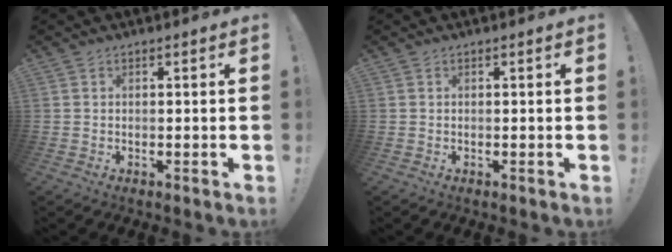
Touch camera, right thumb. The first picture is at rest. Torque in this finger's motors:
{"motor_torque": [-0.04, 0.00, -0.02, 0.01, 0.01]}